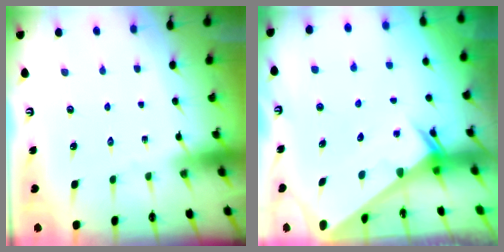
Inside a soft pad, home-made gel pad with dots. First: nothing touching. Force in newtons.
{"total": 2.9, "press": 2.9, "slide": 0.0}